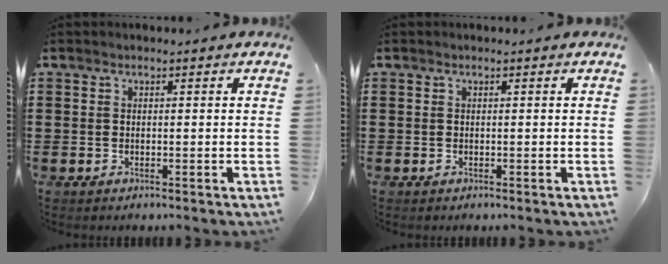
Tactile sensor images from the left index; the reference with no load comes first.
{"total": 0.0}